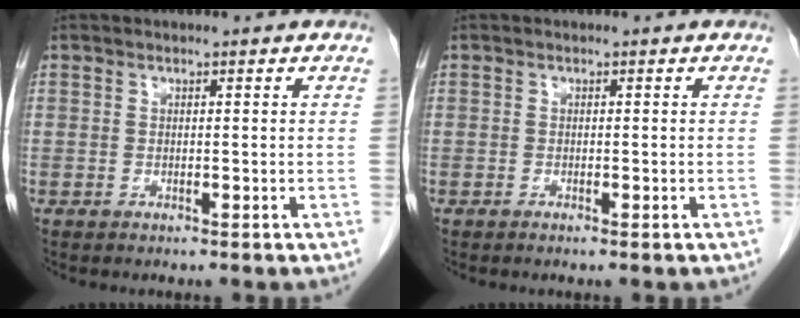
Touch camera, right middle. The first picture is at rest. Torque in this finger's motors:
{"motor_torque": [-0.20, -0.04, -0.02, -0.01]}